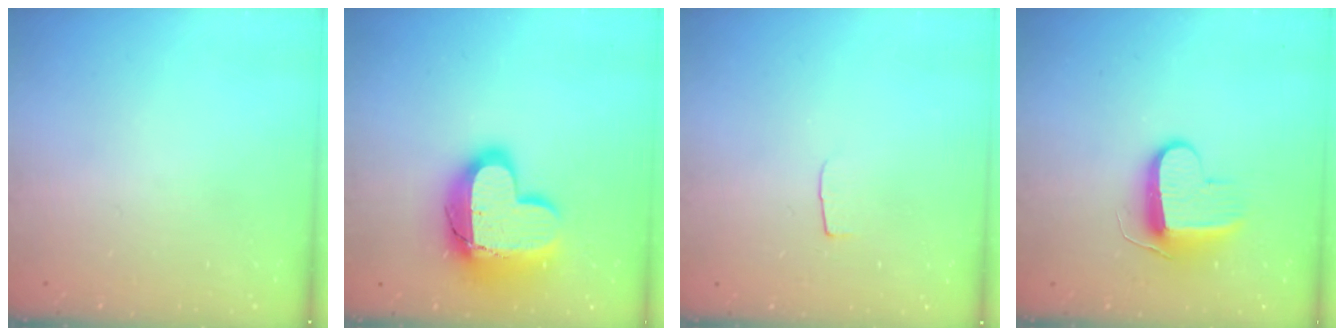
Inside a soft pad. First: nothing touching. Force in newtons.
{"total": 18.5, "press": 18.5, "slide": 1.2}
{"total": 3.7, "press": 3.7, "slide": 0.3}
{"total": 9.3, "press": 9.3, "slide": 0.4}